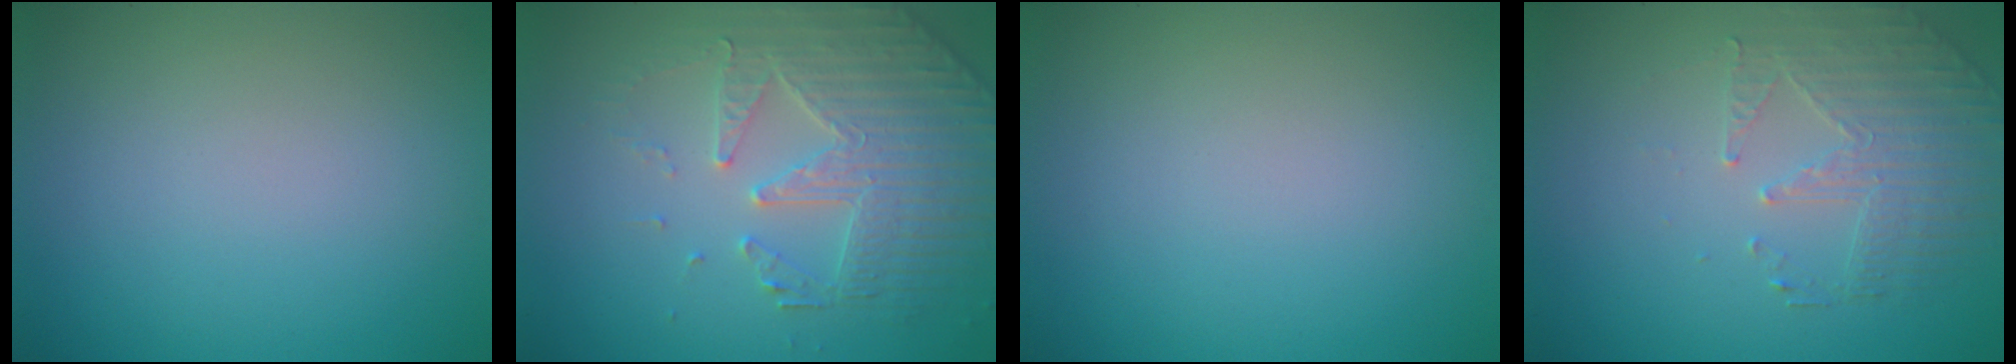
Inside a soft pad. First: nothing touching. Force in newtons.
{"total": 4.3, "press": 4.1, "slide": 1.3}
{"total": 0.0}
{"total": 2.2, "press": 1.8, "slide": 1.2}